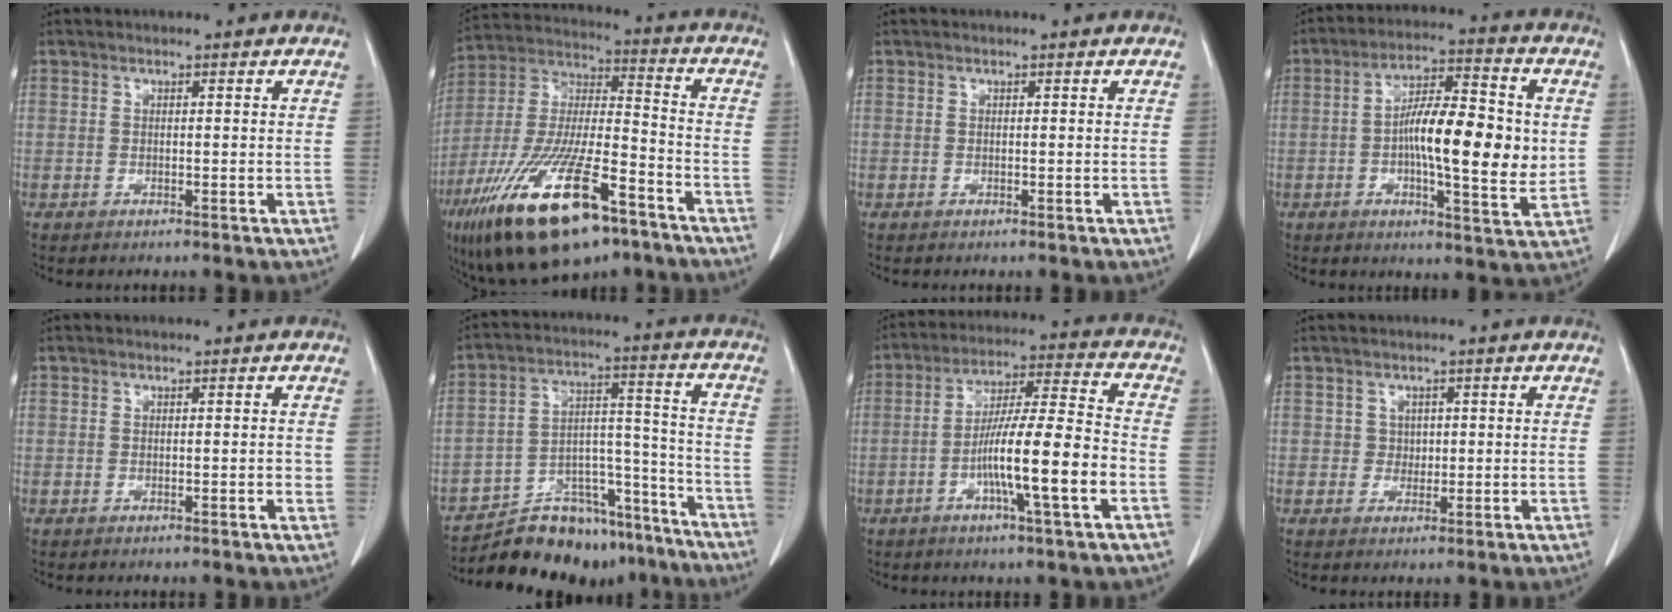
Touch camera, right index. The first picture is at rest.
{"total": 23.1, "force": [-13.6, 6.0, 17.7], "torque": [-0.360, -0.032, -0.238]}
{"total": 0.0}
{"total": 14.5, "force": [-0.2, 3.2, 14.1], "torque": [-0.233, 0.007, -0.009]}
{"total": 0.7, "force": [-0.1, 0.3, 0.6], "torque": [-0.010, 0.001, 0.001]}
{"total": 17.4, "force": [-15.7, 6.2, 4.3], "torque": [-0.055, 0.050, -0.236]}
{"total": 13.8, "force": [-4.1, 0.2, 13.2], "torque": [-0.229, 0.003, -0.074]}
{"total": 1.9, "force": [0.4, 1.8, 0.4], "torque": [-0.002, 0.000, 0.006]}